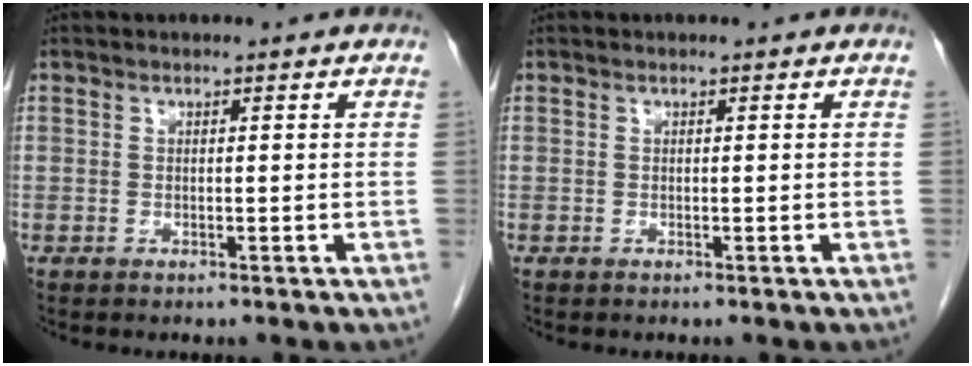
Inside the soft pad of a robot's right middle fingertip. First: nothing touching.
{"total": 0.0}